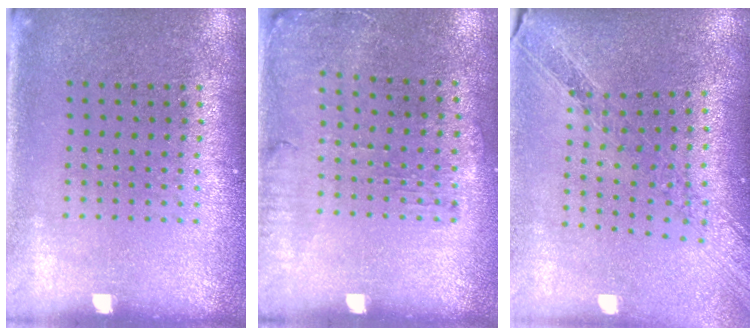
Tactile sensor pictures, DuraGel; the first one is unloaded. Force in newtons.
{"total": 1.3, "press": 1.2, "slide": 0.5}
{"total": 1.1, "press": 1.1, "slide": 0.3}